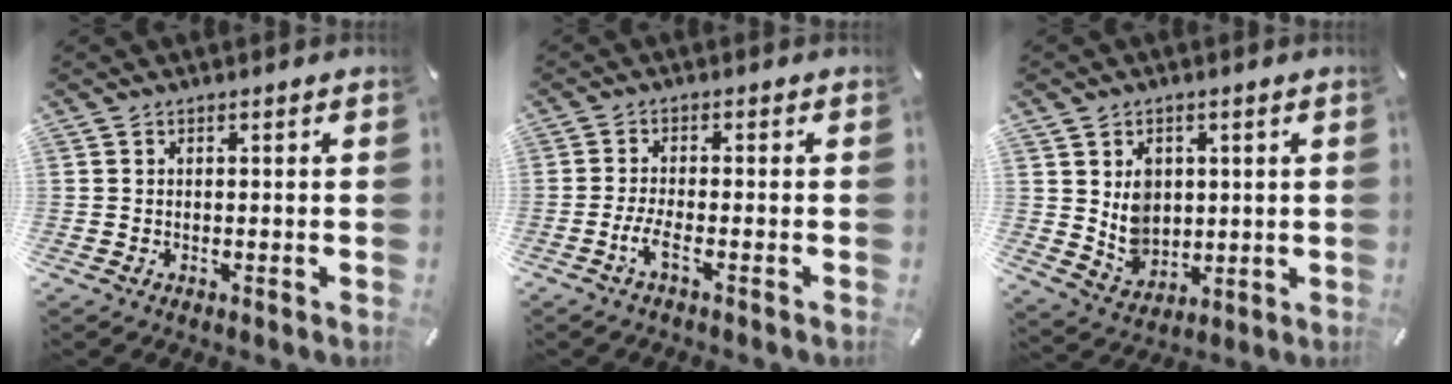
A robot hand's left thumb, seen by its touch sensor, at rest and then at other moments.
{"total": 4.2, "force": [-1.9, 0.8, 3.6], "torque": [-0.080, -0.007, -0.038]}
{"total": 7.4, "force": [2.2, 6.6, 2.5], "torque": [-0.033, -0.010, 0.045]}